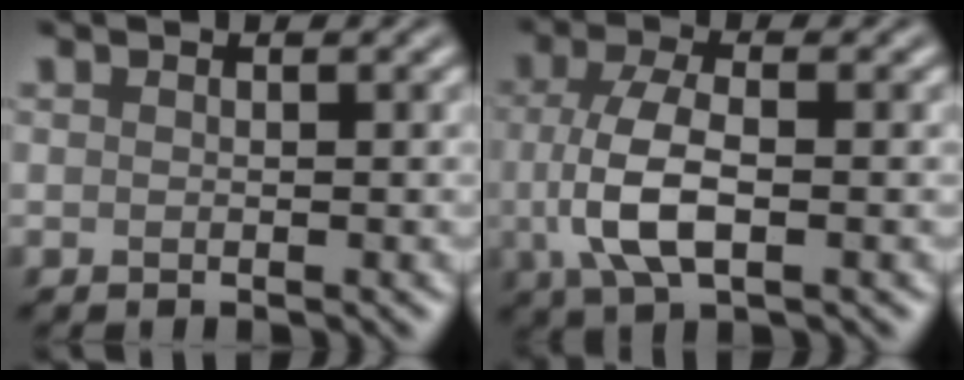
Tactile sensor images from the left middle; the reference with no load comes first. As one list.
[{"total": 5.8, "force": [-0.5, 2.5, 5.2], "torque": [-0.117, -0.001, -0.012]}]